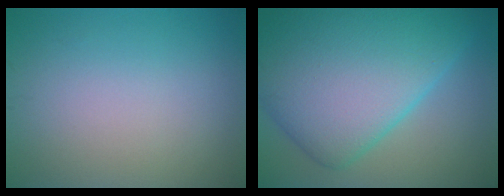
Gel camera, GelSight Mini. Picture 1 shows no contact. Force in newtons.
{"total": 13.3, "press": 13.3, "slide": 0.3}